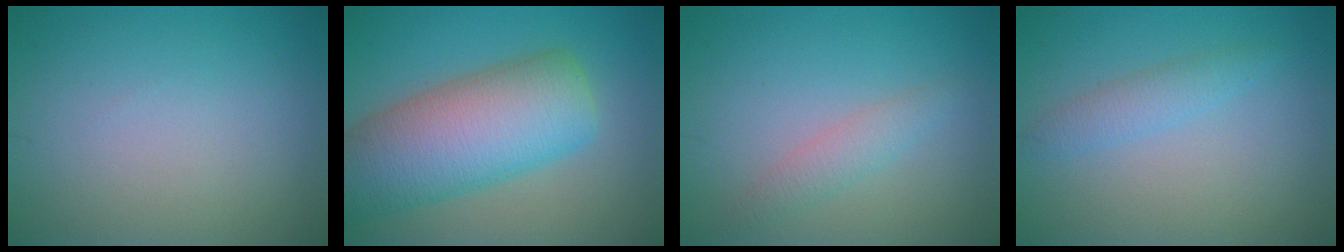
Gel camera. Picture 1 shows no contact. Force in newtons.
{"total": 11.1, "press": 11.1, "slide": 0.5}
{"total": 1.9, "press": 1.9, "slide": 0.1}
{"total": 2.0, "press": 2.0, "slide": 0.1}